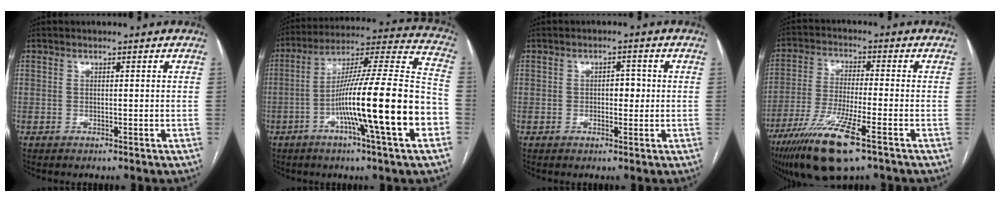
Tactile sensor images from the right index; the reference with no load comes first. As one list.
[{"total": 22.1, "force": [-6.9, 0.1, 21.0], "torque": [-0.318, -0.002, -0.120]}, {"total": 2.6, "force": [0.0, 1.5, 2.1], "torque": [-0.028, 0.007, 0.000]}, {"total": 13.0, "force": [-7.5, 1.1, 10.5], "torque": [-0.214, -0.032, -0.135]}]